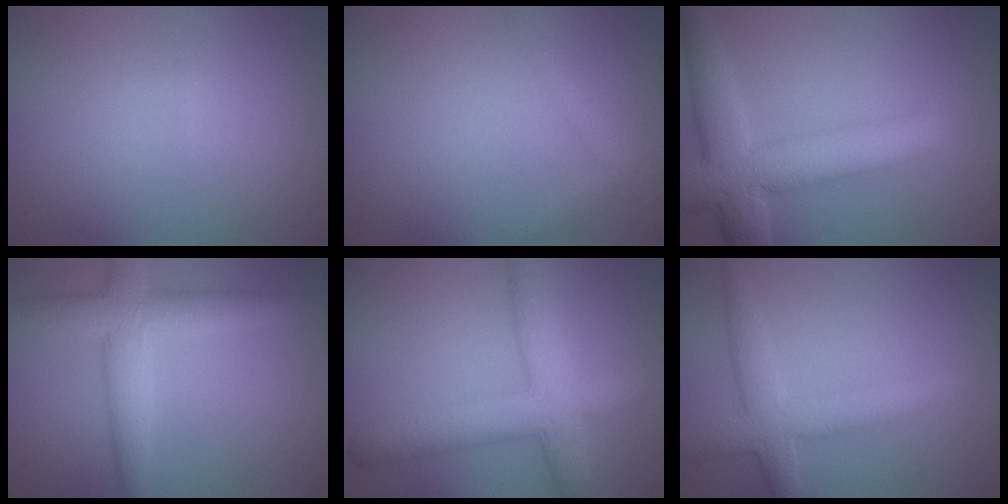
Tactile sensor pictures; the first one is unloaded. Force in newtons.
{"total": 1.4, "press": 1.4, "slide": 0.1}
{"total": 6.7, "press": 6.7, "slide": 0.2}
{"total": 4.9, "press": 4.9, "slide": 0.2}
{"total": 6.1, "press": 6.1, "slide": 0.2}
{"total": 4.0, "press": 4.0, "slide": 0.1}